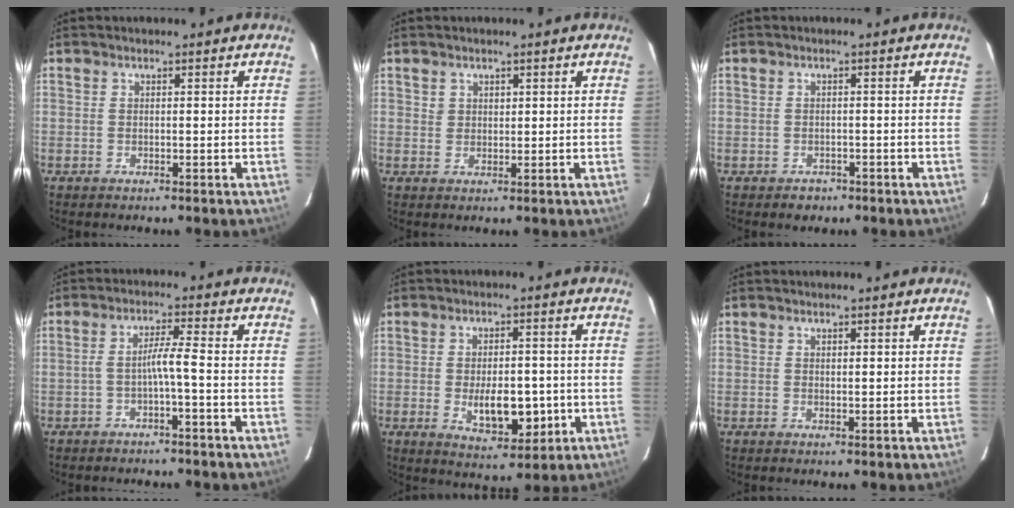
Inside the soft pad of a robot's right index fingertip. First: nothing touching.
{"total": 1.7, "force": [0.9, 1.4, 0.4], "torque": [-0.001, 0.003, 0.013]}
{"total": 1.8, "force": [-1.2, 1.4, 0.3], "torque": [-0.007, 0.004, -0.013]}
{"total": 3.5, "force": [-1.2, -0.4, 3.3], "torque": [-0.058, 0.012, -0.020]}
{"total": 8.6, "force": [-1.6, 4.0, 7.4], "torque": [-0.116, -0.007, -0.015]}
{"total": 0.8, "force": [0.5, 0.3, 0.6], "torque": [-0.012, 0.000, 0.008]}